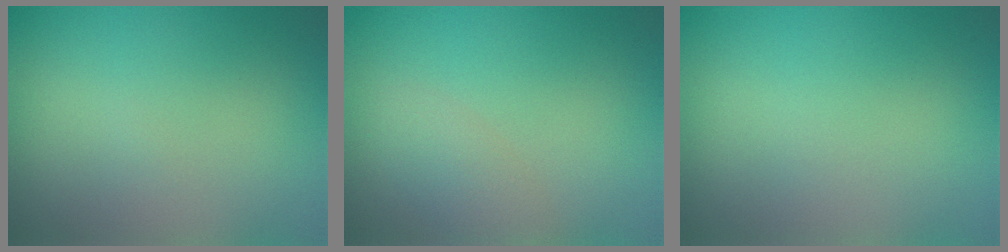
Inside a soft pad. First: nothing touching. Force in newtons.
{"total": 2.0, "press": 2.0, "slide": 0.1}
{"total": 0.0}